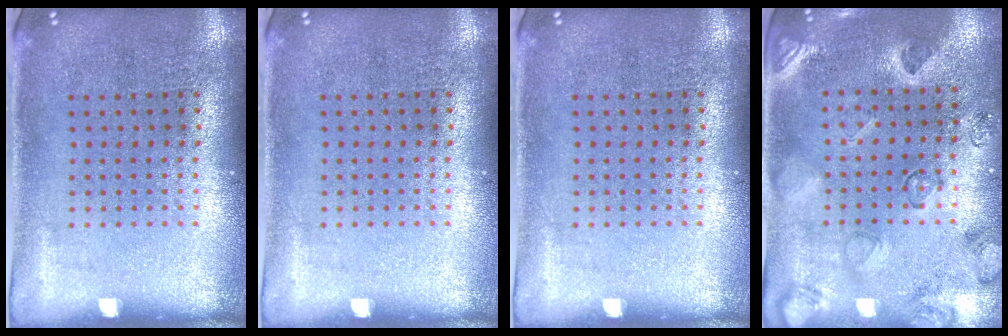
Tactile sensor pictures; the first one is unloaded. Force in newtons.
{"total": 0.0}
{"total": 0.0}
{"total": 2.3, "press": 2.0, "slide": 1.1}